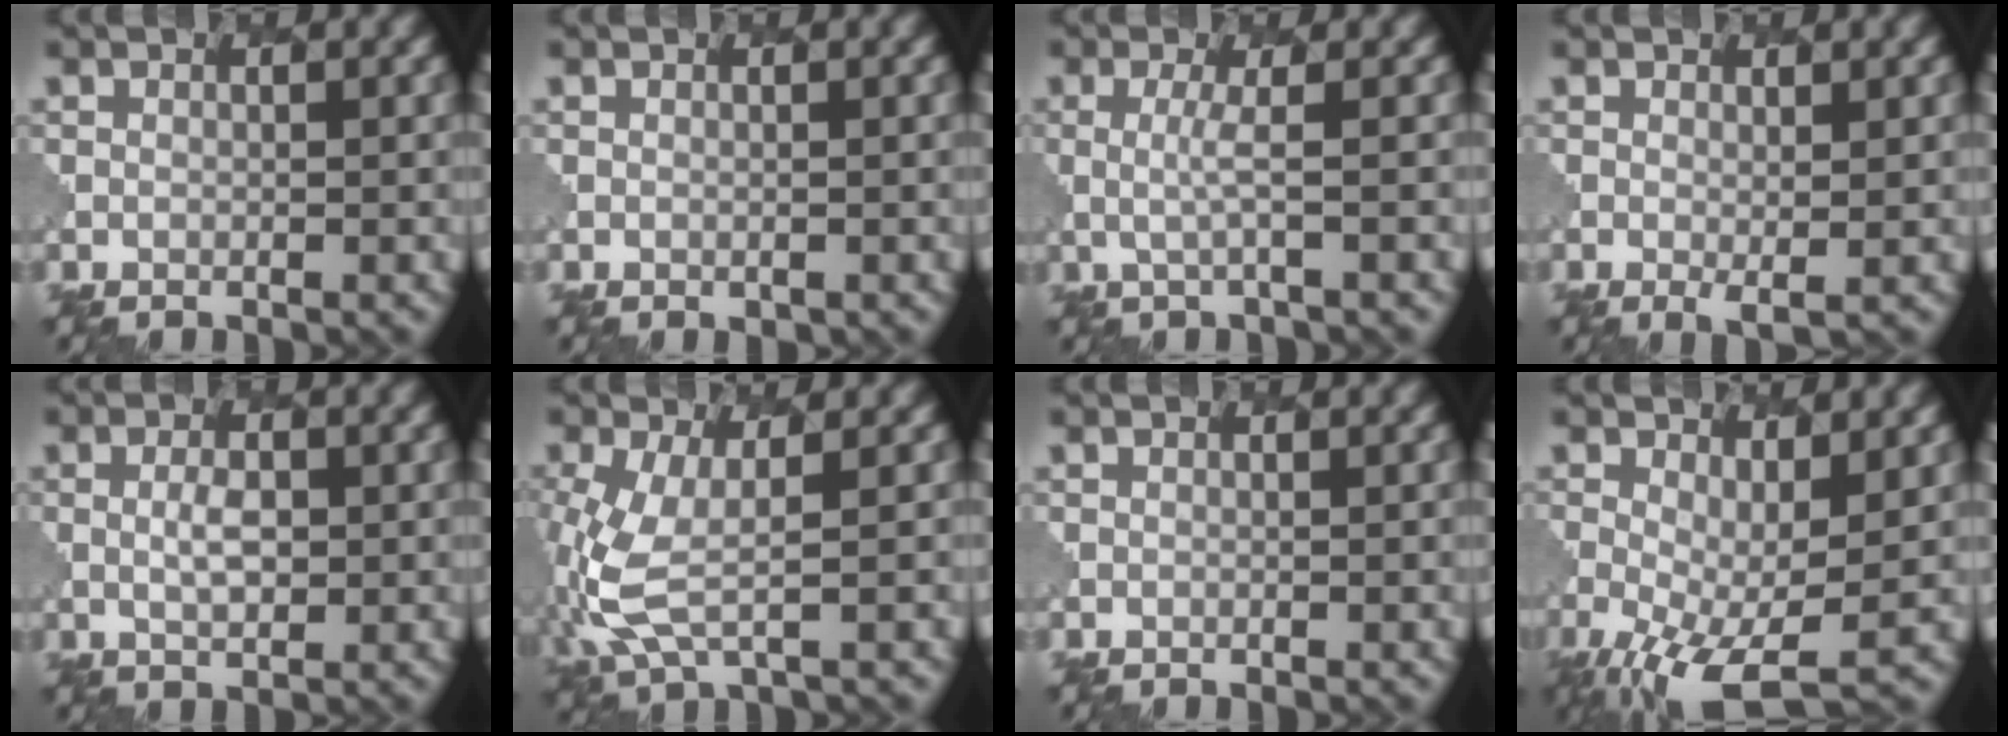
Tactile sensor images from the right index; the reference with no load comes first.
{"total": 0.0}
{"total": 1.5, "force": [0.2, 0.3, 1.5], "torque": [-0.033, -0.006, 0.002]}
{"total": 1.1, "force": [0.2, 0.2, 1.0], "torque": [-0.019, -0.010, 0.009]}
{"total": 1.7, "force": [0.3, 0.8, 1.4], "torque": [-0.036, -0.003, 0.010]}
{"total": 4.9, "force": [-0.5, 2.1, 4.4], "torque": [-0.133, -0.012, -0.006]}
{"total": 0.0}
{"total": 6.7, "force": [-2.1, 2.8, 5.7], "torque": [-0.122, -0.025, -0.028]}